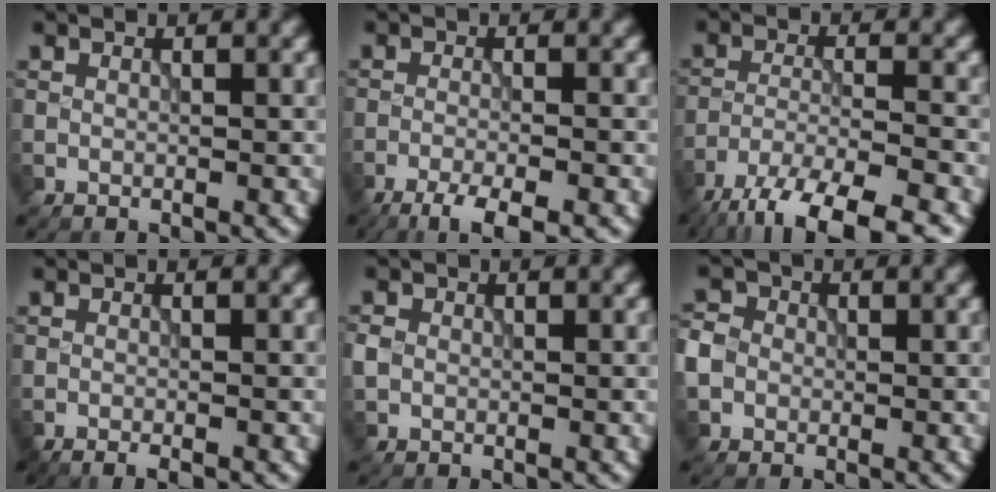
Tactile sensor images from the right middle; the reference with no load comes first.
{"total": 4.7, "force": [-3.3, 0.9, 3.2], "torque": [-0.054, -0.007, -0.062]}
{"total": 10.8, "force": [-8.7, 2.6, 5.8], "torque": [-0.101, -0.029, -0.137]}
{"total": 1.2, "force": [-0.9, 0.2, 0.8], "torque": [-0.008, -0.003, -0.015]}
{"total": 1.5, "force": [0.0, 1.4, 0.6], "torque": [-0.013, -0.001, -0.005]}
{"total": 4.7, "force": [-0.6, 4.3, 1.9], "torque": [-0.043, 0.019, -0.036]}